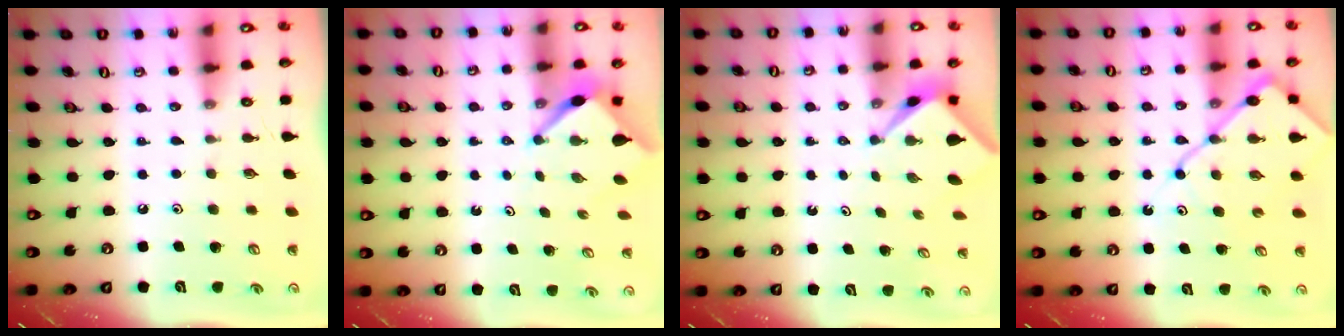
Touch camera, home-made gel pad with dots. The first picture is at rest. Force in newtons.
{"total": 4.2, "press": 4.2, "slide": 0.4}
{"total": 2.1, "press": 2.1, "slide": 0.2}
{"total": 11.6, "press": 11.5, "slide": 1.4}